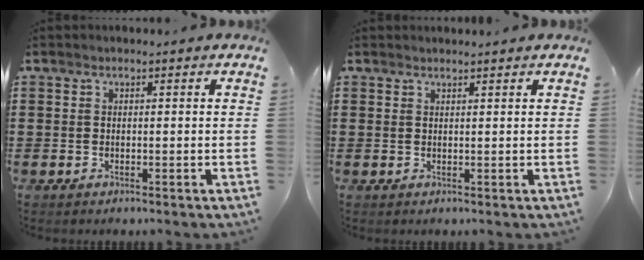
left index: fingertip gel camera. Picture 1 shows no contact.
{"total": 0.9, "force": [0.9, -0.1, 0.2], "torque": [-0.005, -0.003, 0.018]}